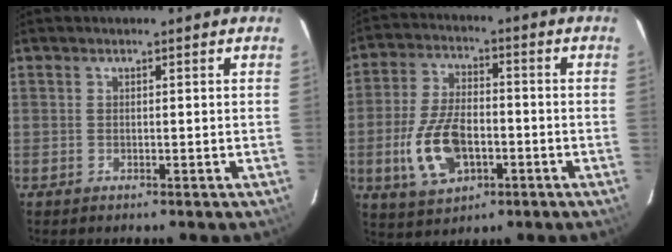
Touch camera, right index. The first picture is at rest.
{"total": 13.0, "force": [-3.8, 7.3, 10.1], "torque": [-0.215, 0.000, -0.060]}